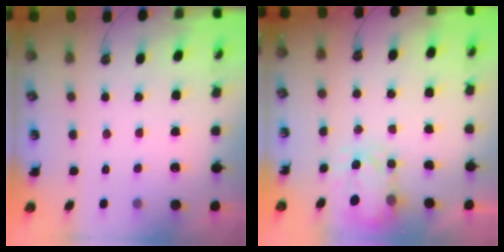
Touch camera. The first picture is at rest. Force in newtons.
{"total": 3.8, "press": 3.8, "slide": 0.5}